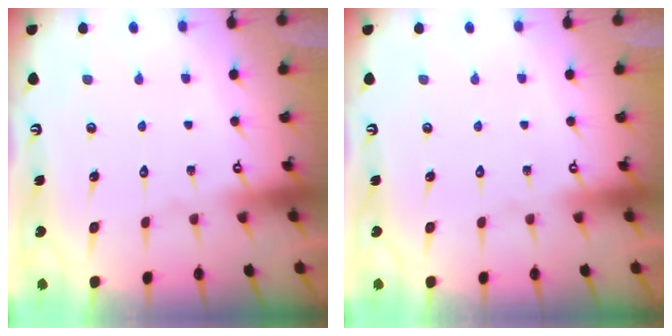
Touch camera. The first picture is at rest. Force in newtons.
{"total": 0.0}